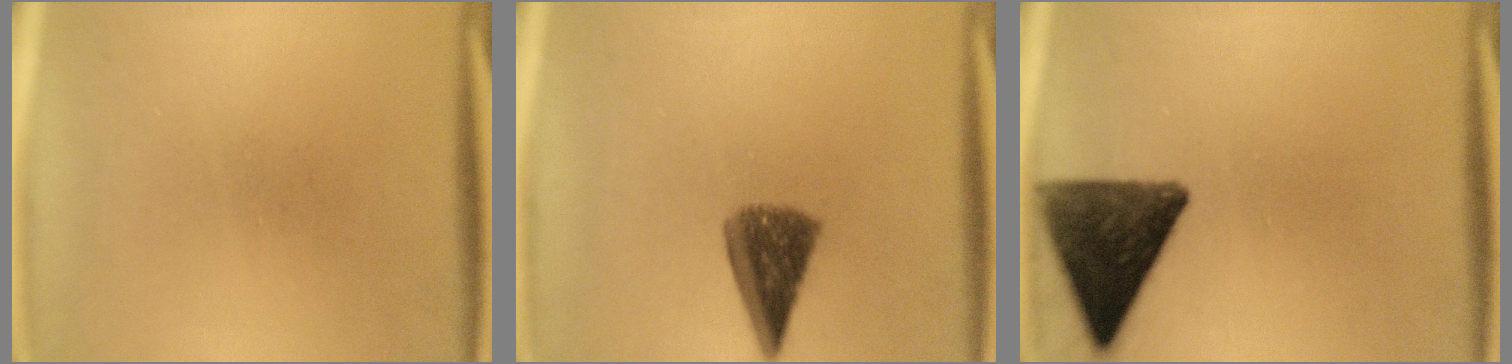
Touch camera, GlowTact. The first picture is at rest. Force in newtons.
{"total": 7.5}
{"total": 12.4}